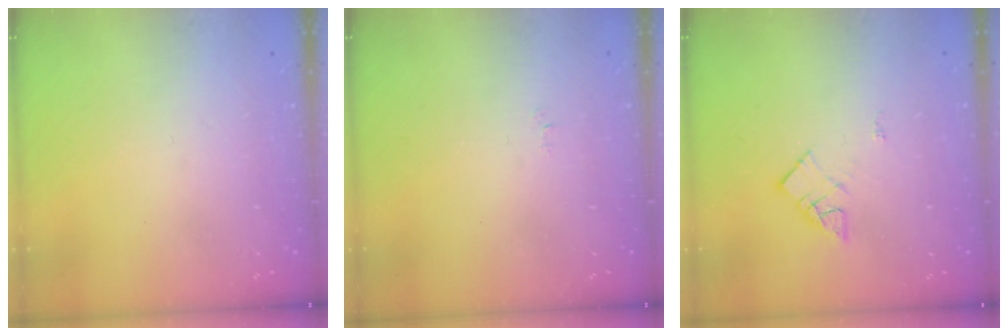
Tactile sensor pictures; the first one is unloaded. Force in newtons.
{"total": 2.5, "press": 2.5, "slide": 0.3}
{"total": 6.9, "press": 6.9, "slide": 0.3}